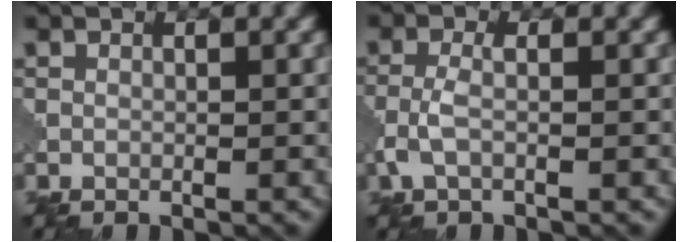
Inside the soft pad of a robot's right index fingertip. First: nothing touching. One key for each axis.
{"total": 2.4, "fx": -0.7, "fy": 0.8, "fz": 2.2, "tx": -0.055, "ty": 0.003, "tz": -0.020}